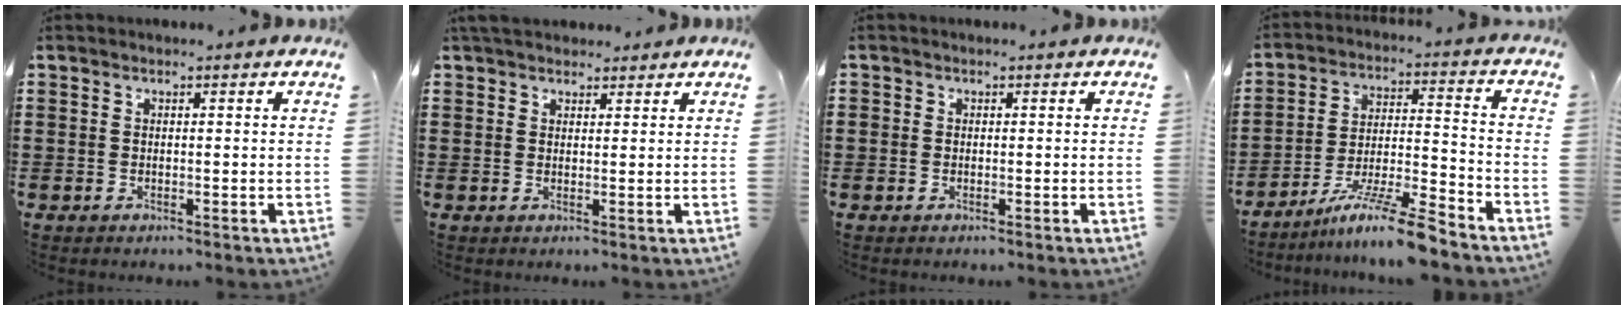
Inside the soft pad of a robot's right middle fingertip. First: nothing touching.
{"total": 2.7, "force": [2.6, 0.6, 0.4], "torque": [-0.014, 0.002, 0.051]}
{"total": 0.6, "force": [-0.1, 0.6, 0.1], "torque": [-0.002, 0.005, -0.003]}
{"total": 10.1, "force": [-8.4, -0.1, 5.6], "torque": [-0.100, 0.006, -0.162]}